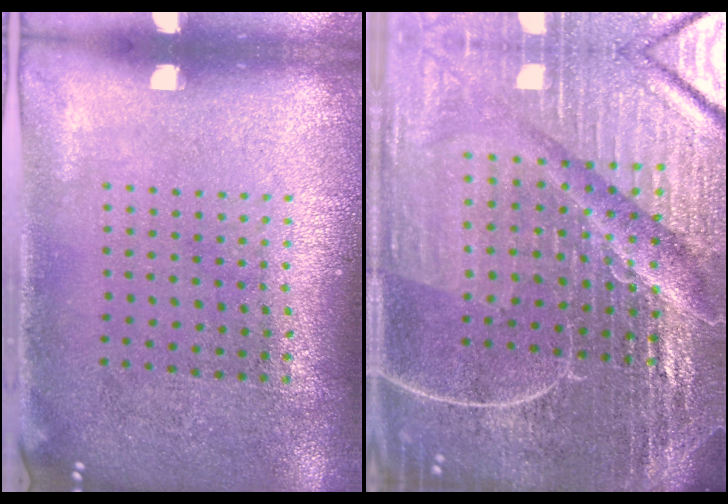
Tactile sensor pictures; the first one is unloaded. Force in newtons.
{"total": 7.1, "press": 6.2, "slide": 3.5}